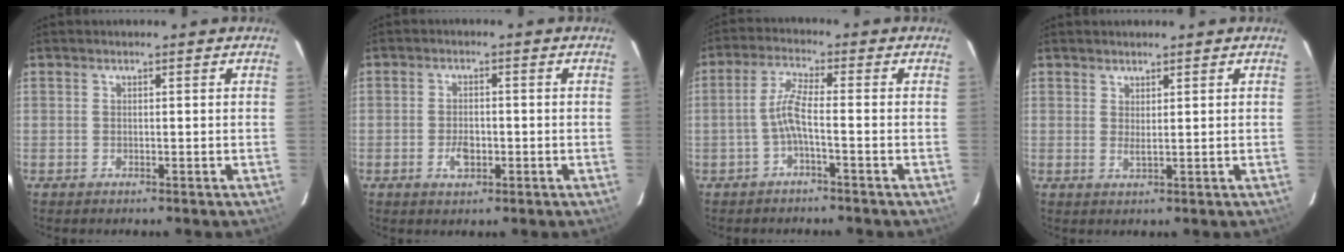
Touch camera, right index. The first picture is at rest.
{"total": 3.8, "force": [-1.3, 2.2, 2.7], "torque": [-0.053, -0.001, -0.019]}
{"total": 4.2, "force": [-1.7, 0.1, 3.9], "torque": [-0.090, 0.008, -0.034]}
{"total": 1.5, "force": [1.2, 0.2, 1.0], "torque": [-0.021, -0.002, 0.019]}